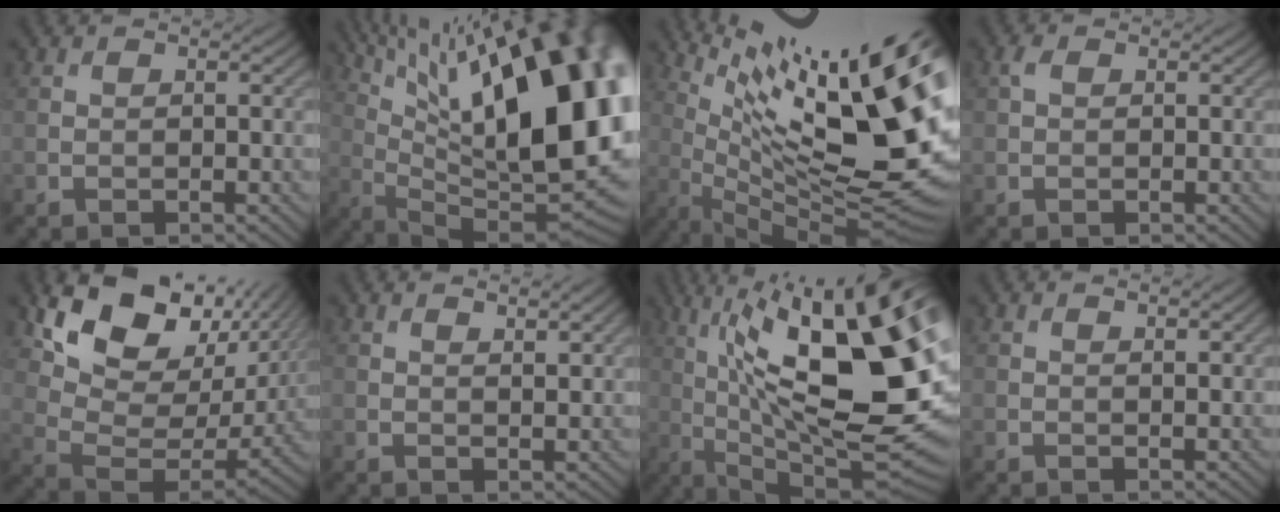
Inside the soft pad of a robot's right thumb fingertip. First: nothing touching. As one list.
[{"total": 21.5, "force": [7.9, 7.4, 18.6], "torque": [-0.254, 0.044, 0.129]}, {"total": 20.2, "force": [6.9, 4.9, 18.4], "torque": [-0.257, 0.020, 0.126]}, {"total": 0.6, "force": [0.2, 0.4, 0.4], "torque": [-0.012, 0.001, 0.003]}, {"total": 14.5, "force": [7.7, 8.1, 9.3], "torque": [-0.179, 0.005, 0.152]}, {"total": 2.5, "force": [1.8, 0.1, 1.7], "torque": [-0.026, -0.006, 0.036]}, {"total": 19.6, "force": [3.5, 6.1, 18.3], "torque": [-0.297, 0.028, 0.079]}, {"total": 1.0, "force": [0.9, -0.2, 0.5], "torque": [-0.013, -0.004, 0.020]}]